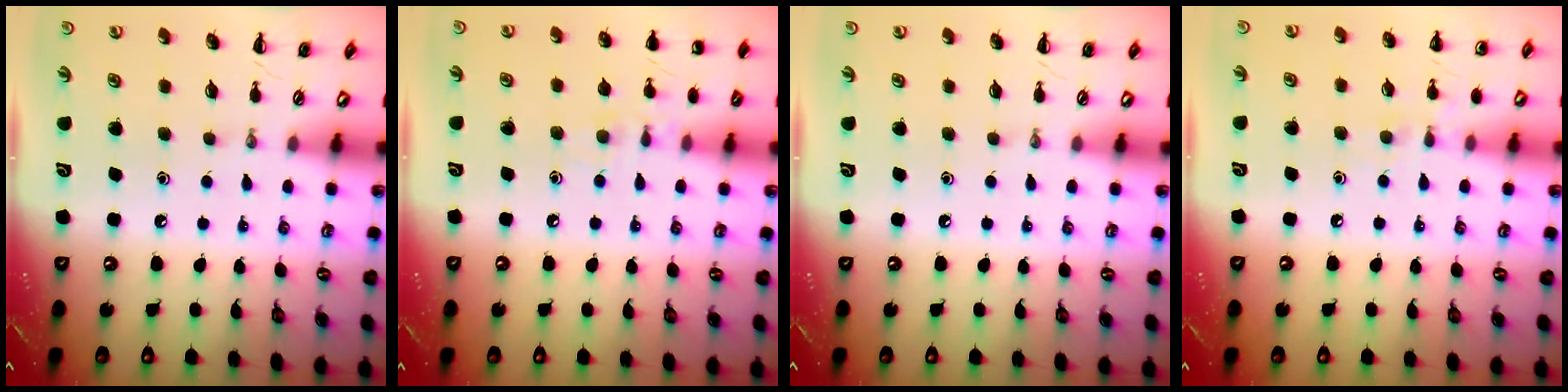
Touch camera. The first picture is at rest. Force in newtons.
{"total": 7.9, "press": 7.6, "slide": 2.1}
{"total": 0.0}
{"total": 5.9, "press": 5.7, "slide": 1.4}